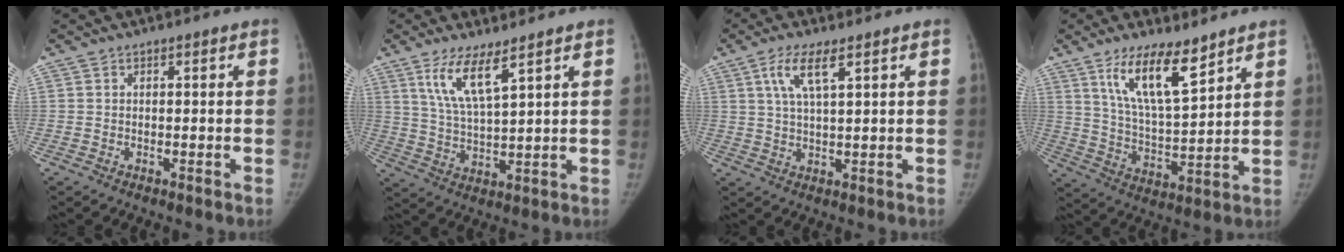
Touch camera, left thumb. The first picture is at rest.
{"total": 8.1, "force": [4.9, 1.6, 6.2], "torque": [-0.122, -0.031, 0.106]}
{"total": 6.3, "force": [3.1, 1.6, 5.3], "torque": [-0.110, -0.007, 0.062]}
{"total": 12.4, "force": [7.9, 3.5, 8.9], "torque": [-0.141, -0.053, 0.154]}